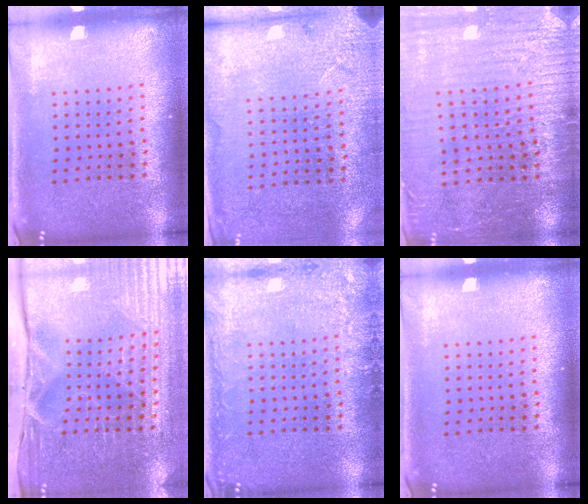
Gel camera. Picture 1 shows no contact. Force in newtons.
{"total": 2.6, "press": 2.5, "slide": 0.8}
{"total": 3.1, "press": 3.0, "slide": 0.9}
{"total": 4.3, "press": 4.0, "slide": 1.5}
{"total": 2.4, "press": 2.4, "slide": 0.4}
{"total": 0.0}